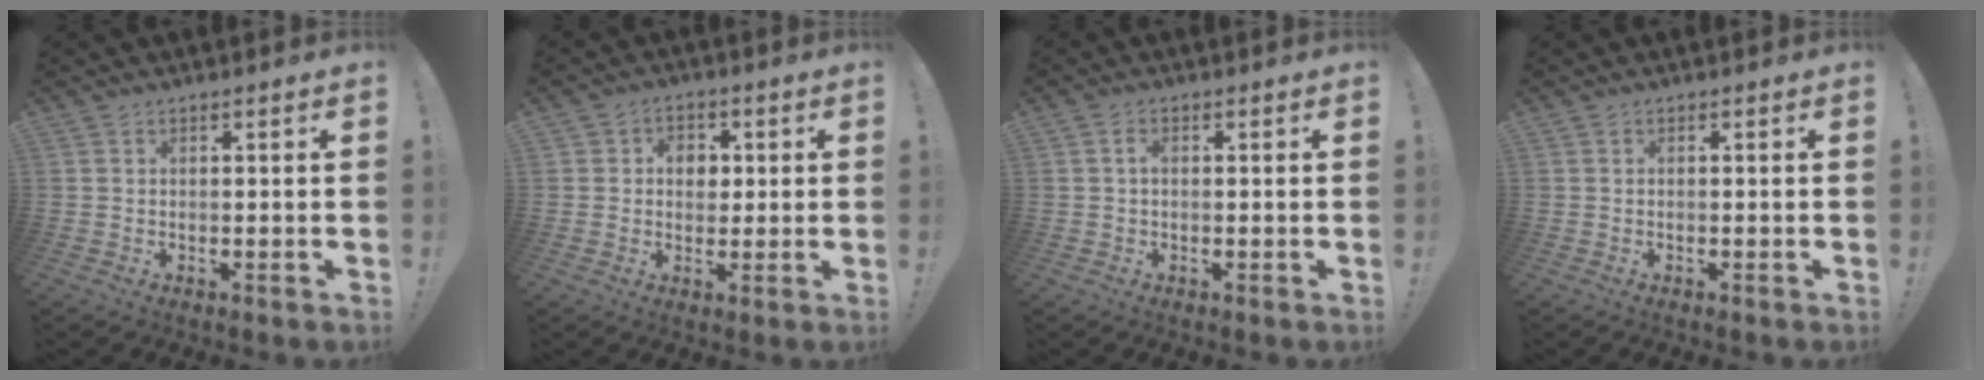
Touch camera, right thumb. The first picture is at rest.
{"total": 5.2, "force": [0.2, 4.7, 2.3], "torque": [-0.033, 0.008, 0.001]}
{"total": 1.4, "force": [0.1, 0.9, 1.2], "torque": [-0.017, 0.002, -0.001]}
{"total": 0.0}